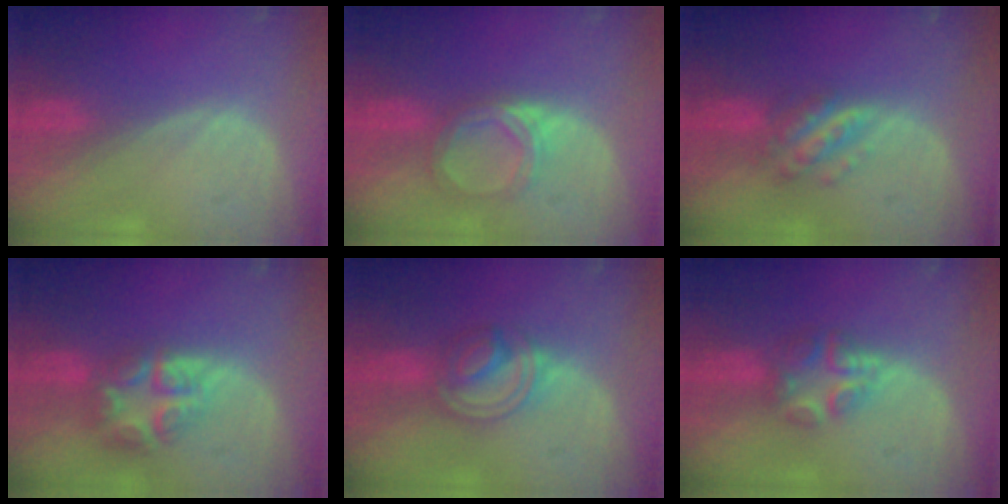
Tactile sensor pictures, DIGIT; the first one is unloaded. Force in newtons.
{"total": 5.3, "press": 4.7, "slide": 2.4}
{"total": 6.0, "press": 5.3, "slide": 2.8}
{"total": 8.0, "press": 6.9, "slide": 4.2}
{"total": 6.4, "press": 6.1, "slide": 2.0}
{"total": 6.1, "press": 5.4, "slide": 2.9}